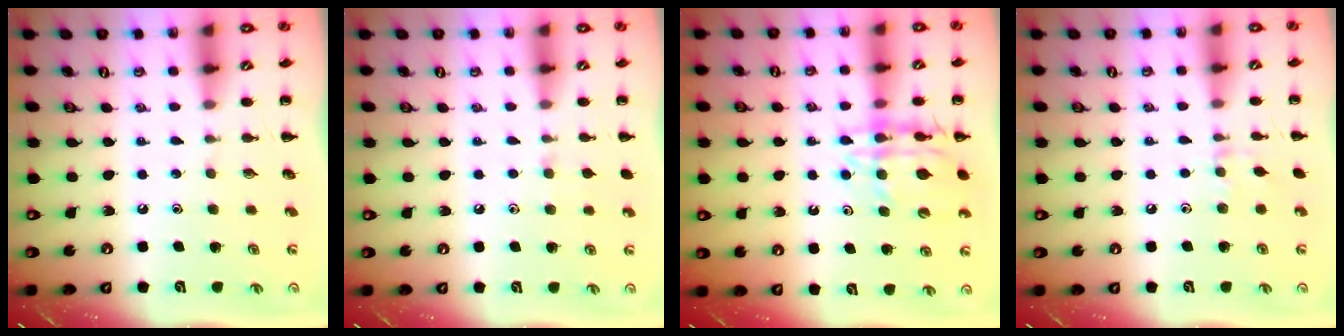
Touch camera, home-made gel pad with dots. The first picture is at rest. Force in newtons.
{"total": 4.4, "press": 4.0, "slide": 1.8}
{"total": 14.1, "press": 13.8, "slide": 2.8}
{"total": 5.0, "press": 4.9, "slide": 1.2}